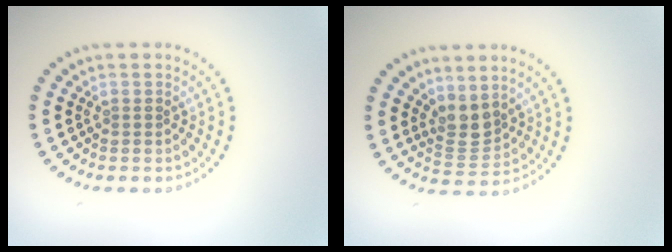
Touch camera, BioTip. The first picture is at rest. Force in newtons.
{"total": 2.8, "press": 2.2, "slide": 1.6}